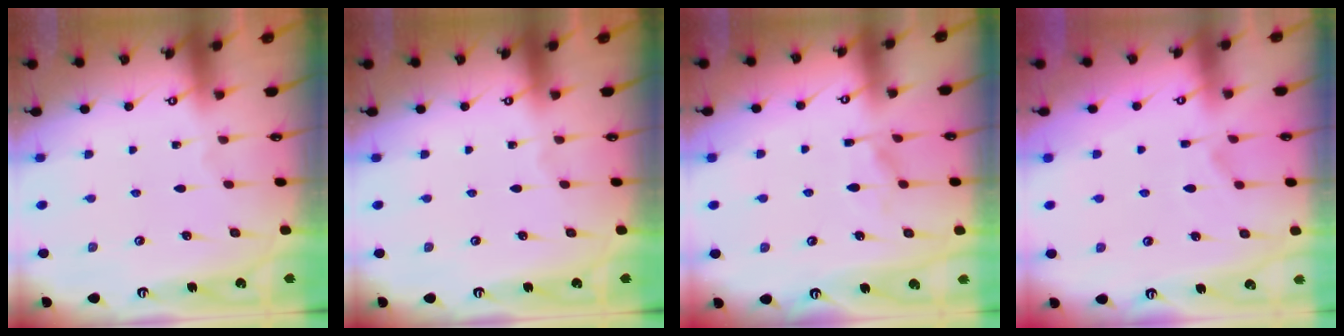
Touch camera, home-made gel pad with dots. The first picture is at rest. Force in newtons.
{"total": 0.0}
{"total": 7.1, "press": 7.1, "slide": 0.7}
{"total": 2.1, "press": 1.8, "slide": 1.2}